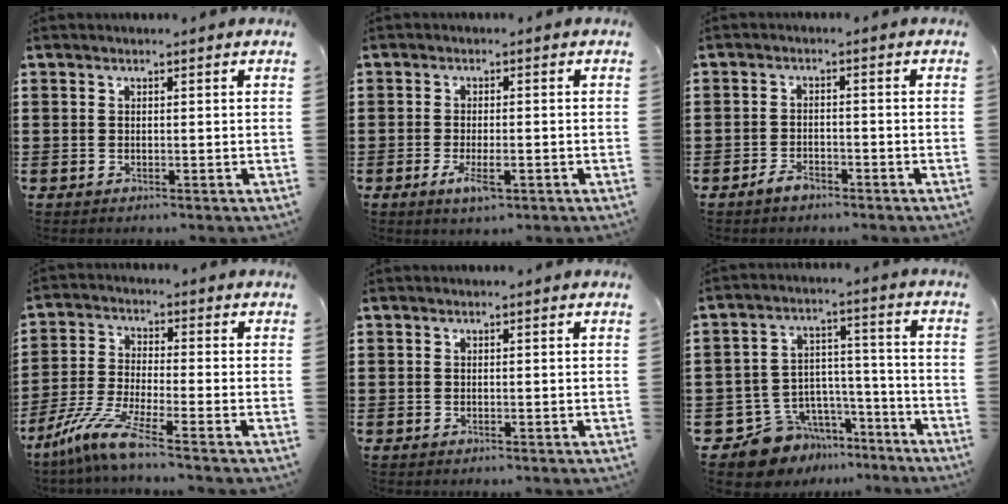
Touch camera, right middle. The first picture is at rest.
{"total": 3.8, "force": [-1.5, 1.2, 3.2], "torque": [-0.068, -0.005, -0.029]}
{"total": 2.5, "force": [-2.1, 1.1, 0.9], "torque": [-0.026, 0.002, -0.044]}
{"total": 7.8, "force": [-5.7, 0.6, 5.4], "torque": [-0.128, -0.017, -0.116]}
{"total": 0.0}
{"total": 9.5, "force": [-8.2, 4.8, 0.6], "torque": [-0.031, 0.025, -0.156]}